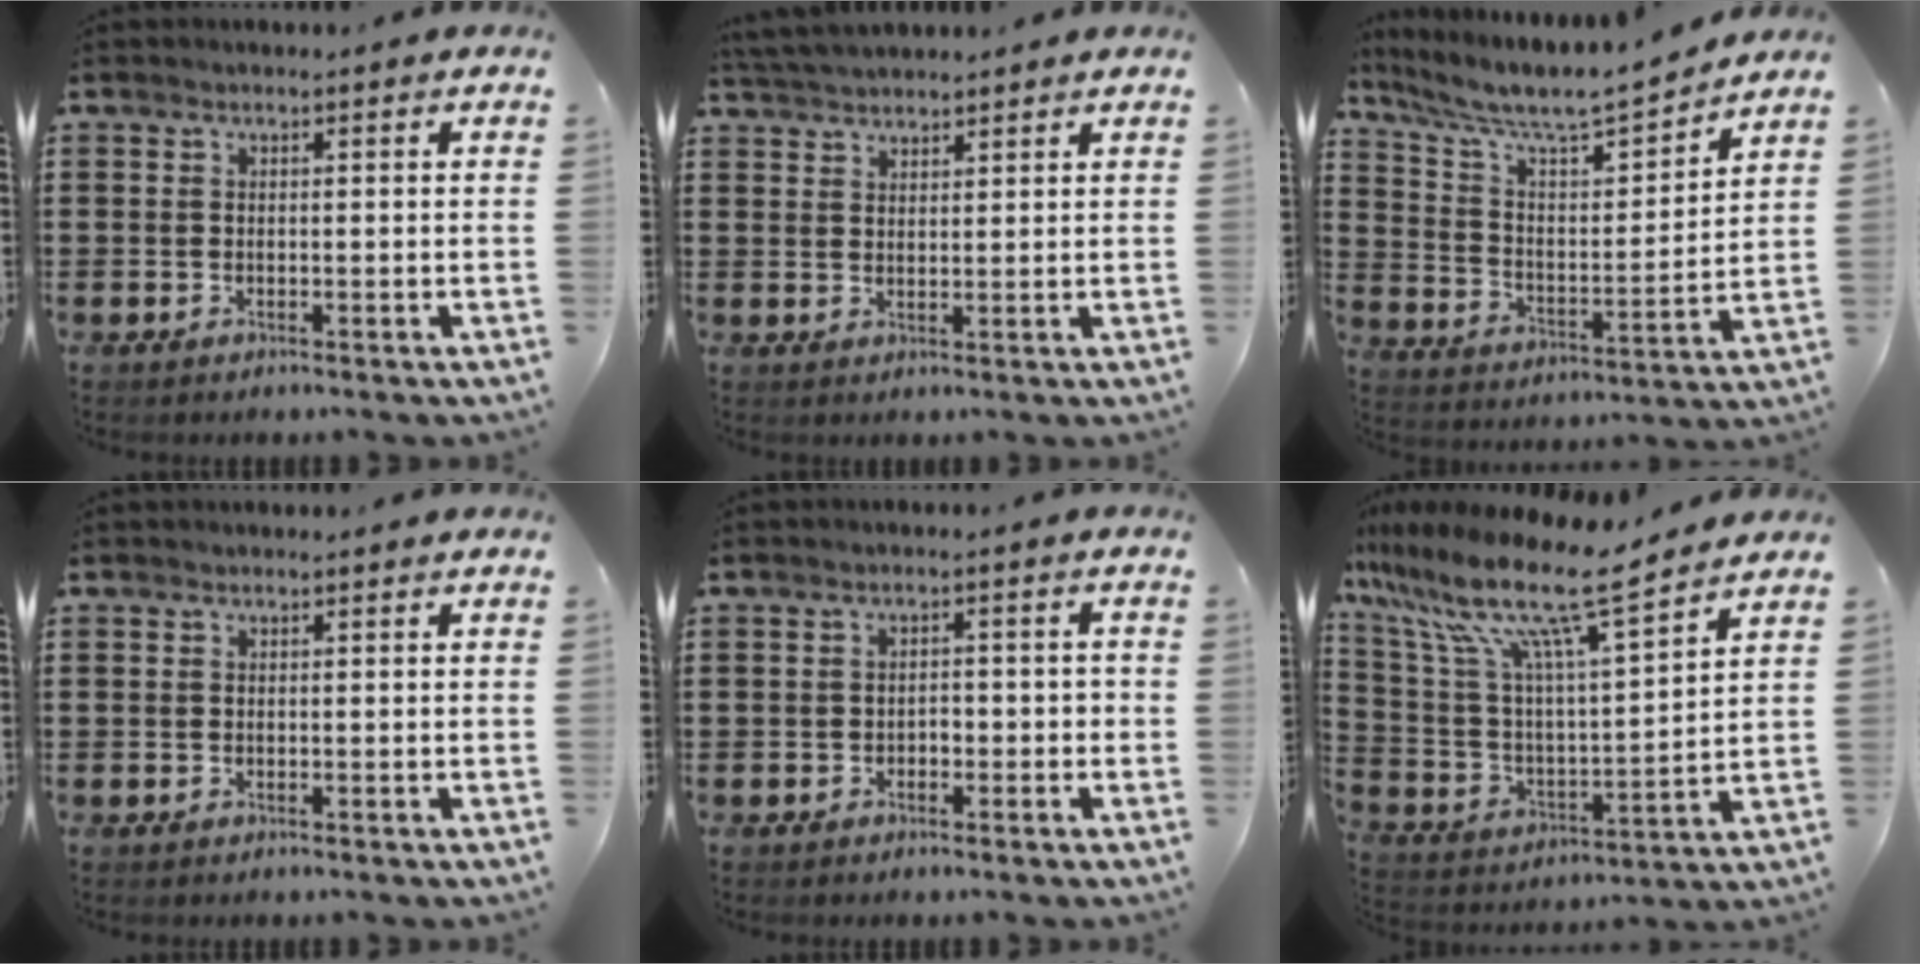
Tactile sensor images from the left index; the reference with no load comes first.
{"total": 3.6, "force": [3.5, 0.3, 0.6], "torque": [-0.021, -0.005, 0.068]}
{"total": 6.7, "force": [6.0, 0.7, 3.0], "torque": [-0.086, -0.044, 0.097]}
{"total": 0.0}
{"total": 1.8, "force": [-1.2, 1.0, 0.9], "torque": [-0.022, 0.004, -0.028]}
{"total": 13.7, "force": [10.3, 1.6, 8.9], "torque": [-0.210, -0.069, 0.167]}